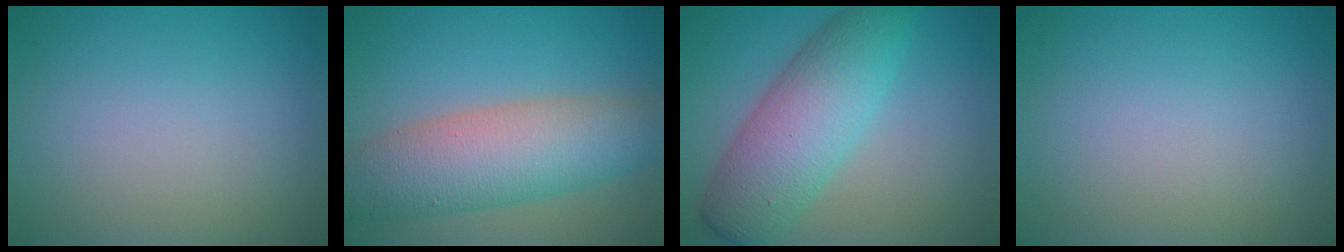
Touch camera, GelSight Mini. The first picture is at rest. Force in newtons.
{"total": 8.4, "press": 8.4, "slide": 0.3}
{"total": 7.6, "press": 7.6, "slide": 0.2}
{"total": 0.0}